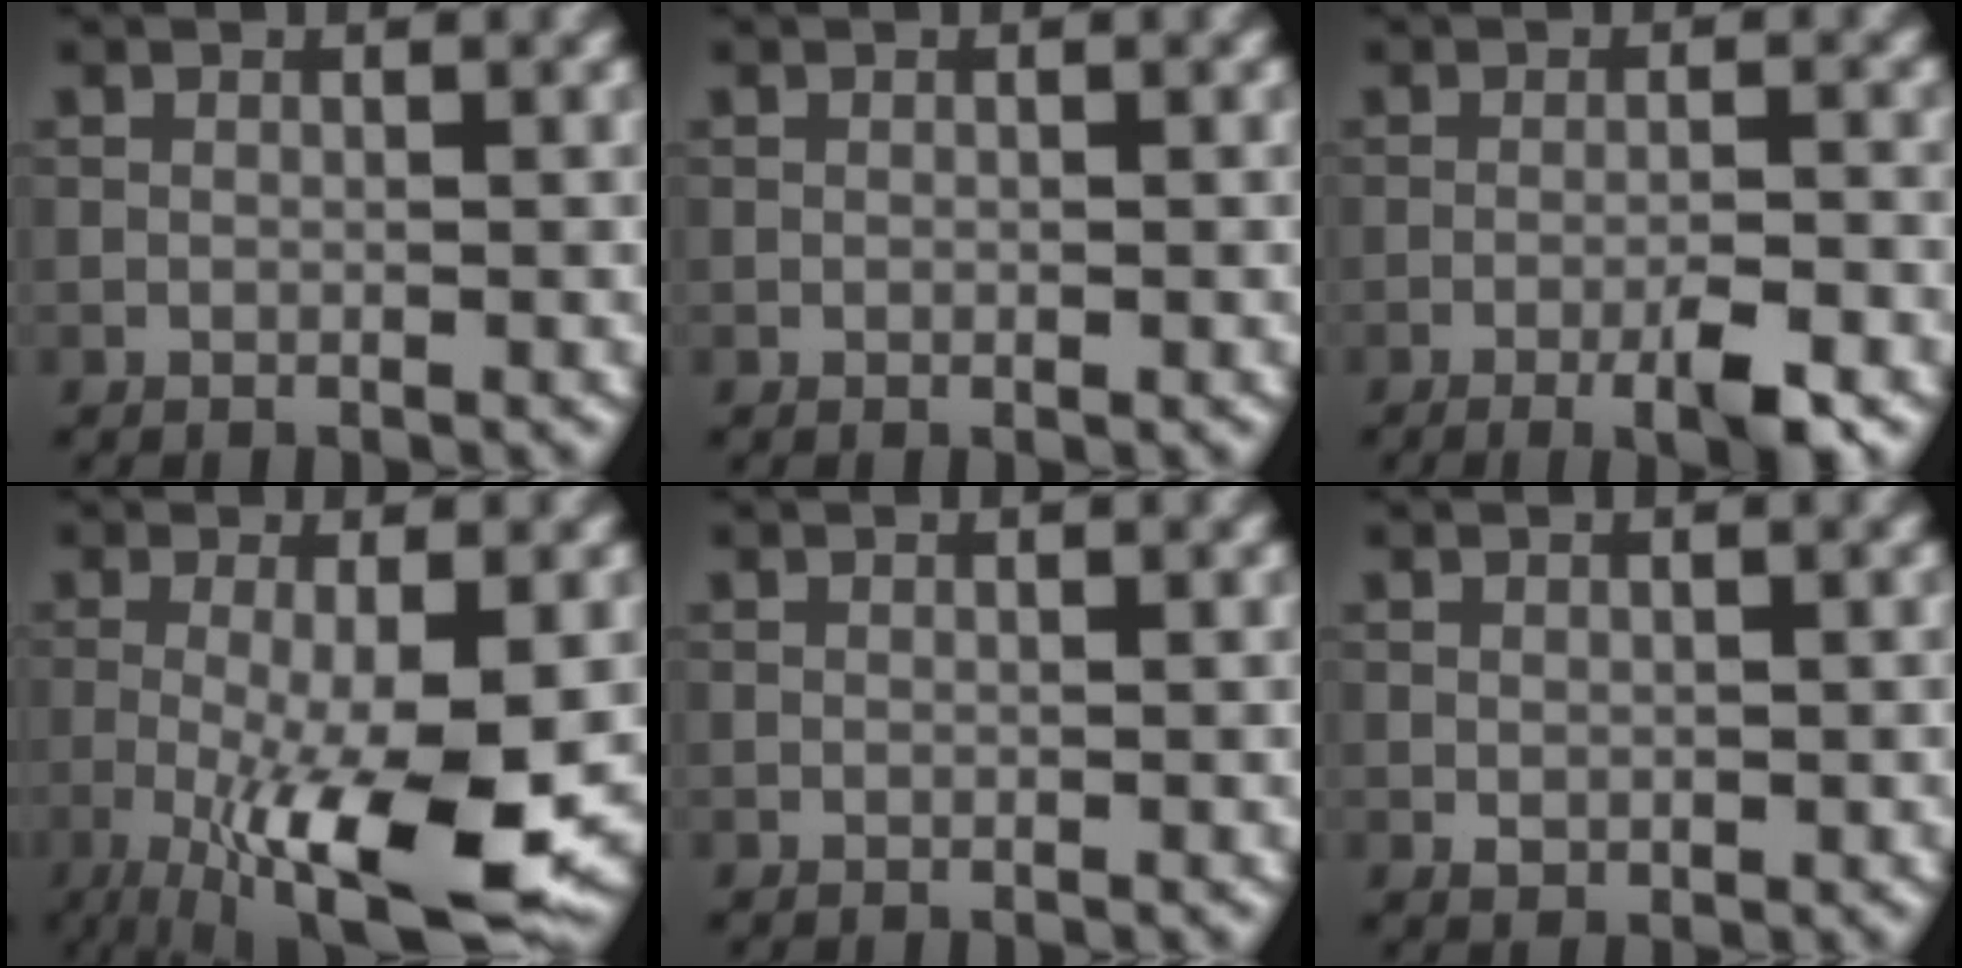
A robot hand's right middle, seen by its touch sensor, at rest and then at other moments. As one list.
[{"total": 0.0}, {"total": 3.9, "force": [-2.1, 0.6, 3.3], "torque": [-0.056, 0.000, -0.035]}, {"total": 10.1, "force": [-2.8, 2.2, 9.5], "torque": [-0.160, -0.022, -0.038]}, {"total": 0.0}, {"total": 1.0, "force": [-0.1, 0.8, 0.7], "torque": [-0.009, -0.003, 0.002]}]